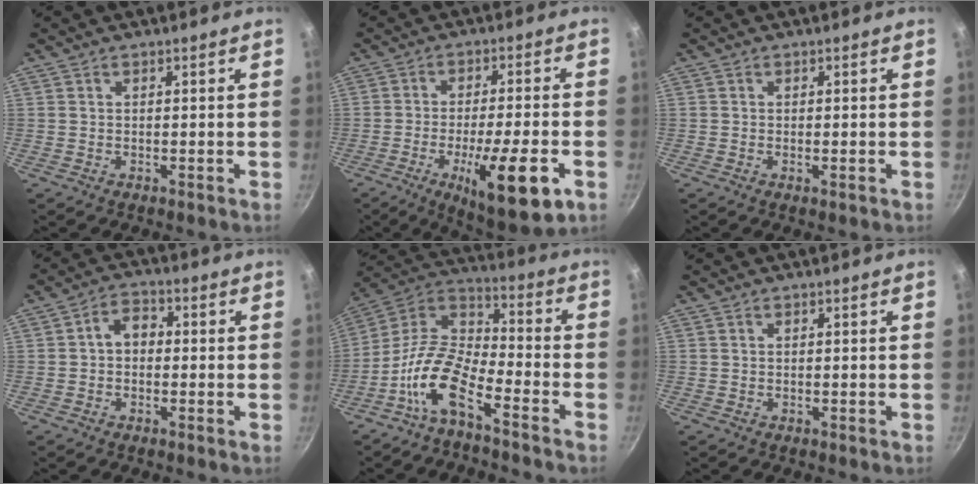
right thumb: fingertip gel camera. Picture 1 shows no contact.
{"total": 15.4, "force": [-5.8, 3.7, 13.8], "torque": [-0.205, 0.013, -0.085]}
{"total": 0.6, "force": [-0.1, 0.2, 0.6], "torque": [-0.011, -0.001, -0.003]}
{"total": 4.8, "force": [-0.1, 3.7, 3.1], "torque": [-0.030, 0.016, -0.012]}
{"total": 12.6, "force": [-7.3, 5.3, 8.8], "torque": [-0.170, 0.079, -0.157]}
{"total": 0.0}